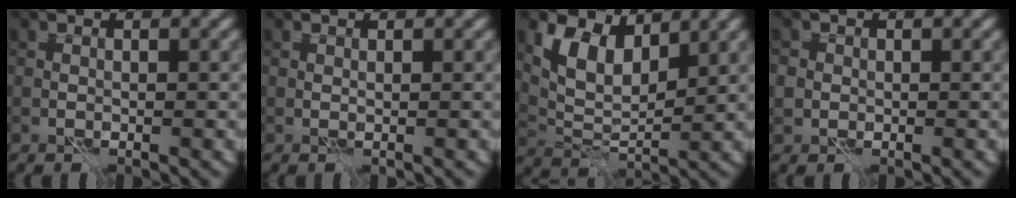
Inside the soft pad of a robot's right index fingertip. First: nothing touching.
{"total": 0.0}
{"total": 5.8, "force": [3.1, 3.2, 3.8], "torque": [-0.080, -0.006, 0.058]}
{"total": 1.7, "force": [0.0, 1.6, 0.4], "torque": [-0.006, 0.000, 0.002]}